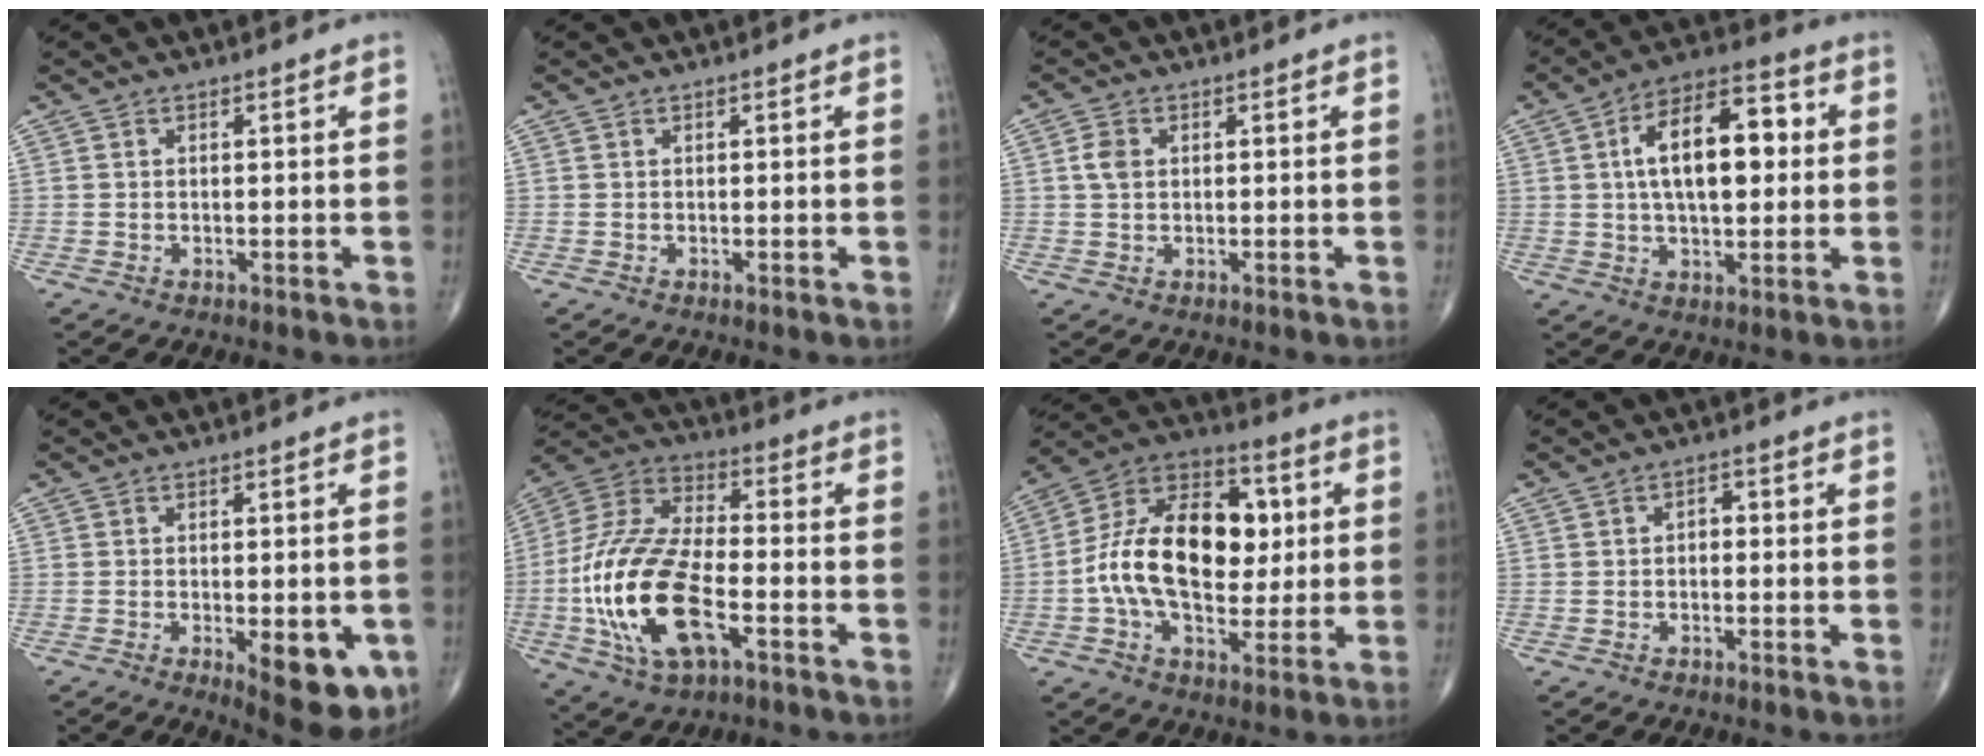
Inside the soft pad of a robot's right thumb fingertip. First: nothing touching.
{"total": 0.0}
{"total": 2.8, "force": [0.5, 2.1, 1.9], "torque": [-0.036, 0.003, 0.008]}
{"total": 16.1, "force": [2.4, 8.1, 13.7], "torque": [-0.203, 0.020, 0.032]}
{"total": 11.1, "force": [-3.6, 4.3, 9.6], "torque": [-0.106, -0.010, -0.038]}
{"total": 21.8, "force": [-6.1, 10.1, 18.3], "torque": [-0.390, 0.020, -0.109]}
{"total": 21.3, "force": [1.0, 13.0, 16.9], "torque": [-0.260, 0.022, 0.012]}
{"total": 2.0, "force": [-0.2, 1.3, 1.5], "torque": [-0.010, 0.008, -0.009]}